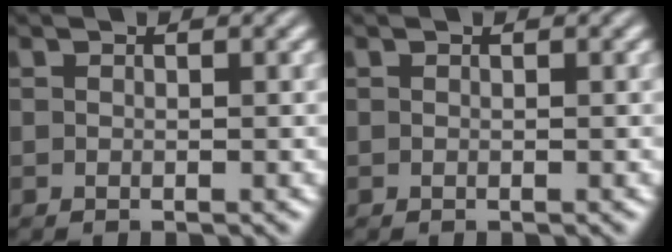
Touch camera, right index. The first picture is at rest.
{"total": 0.0}